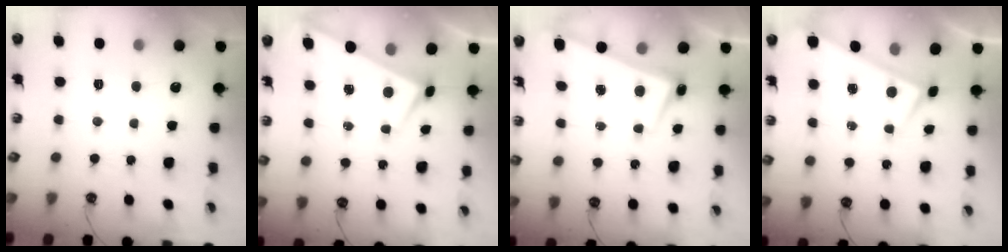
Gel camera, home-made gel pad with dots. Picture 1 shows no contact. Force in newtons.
{"total": 1.7, "press": 1.7, "slide": 0.2}
{"total": 2.7, "press": 2.6, "slide": 0.8}
{"total": 0.0}